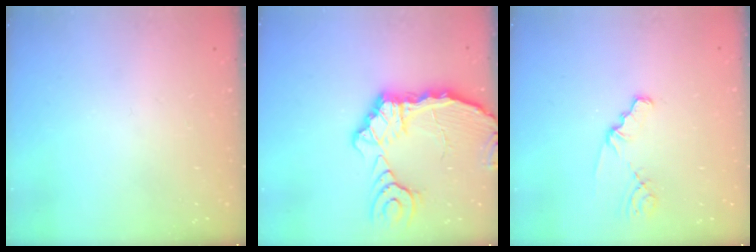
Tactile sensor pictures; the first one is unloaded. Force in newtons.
{"total": 10.0, "press": 10.0, "slide": 1.0}
{"total": 1.8, "press": 1.8, "slide": 0.3}